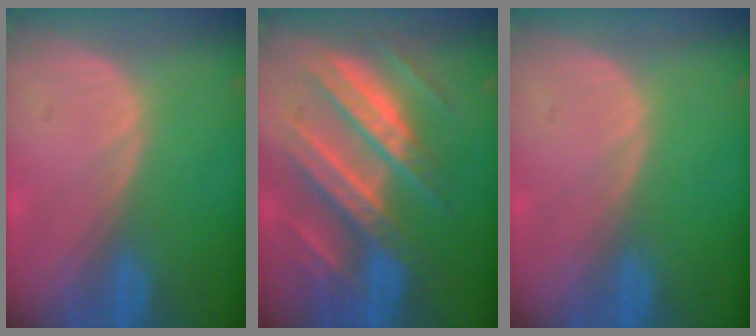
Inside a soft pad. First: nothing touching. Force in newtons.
{"total": 11.3, "press": 11.2, "slide": 1.1}
{"total": 0.0}